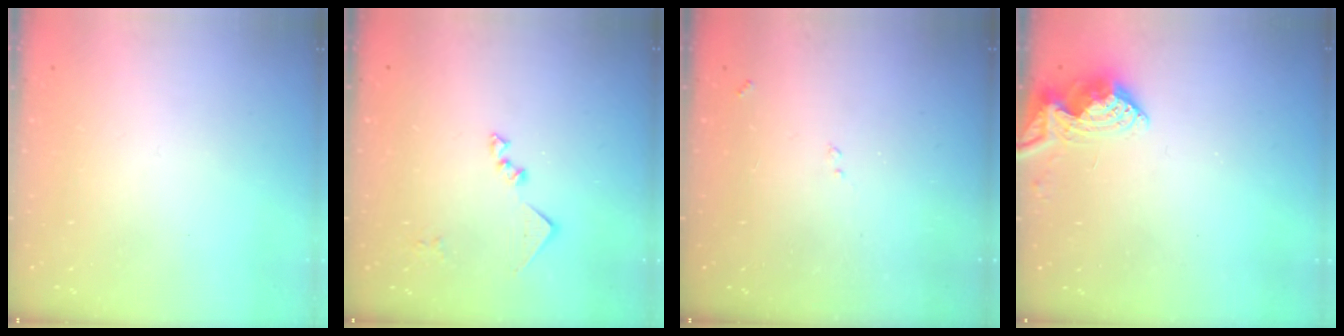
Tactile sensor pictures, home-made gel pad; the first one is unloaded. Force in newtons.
{"total": 9.6, "press": 9.6, "slide": 0.1}
{"total": 7.3, "press": 7.3, "slide": 0.8}
{"total": 6.9, "press": 6.9, "slide": 0.2}